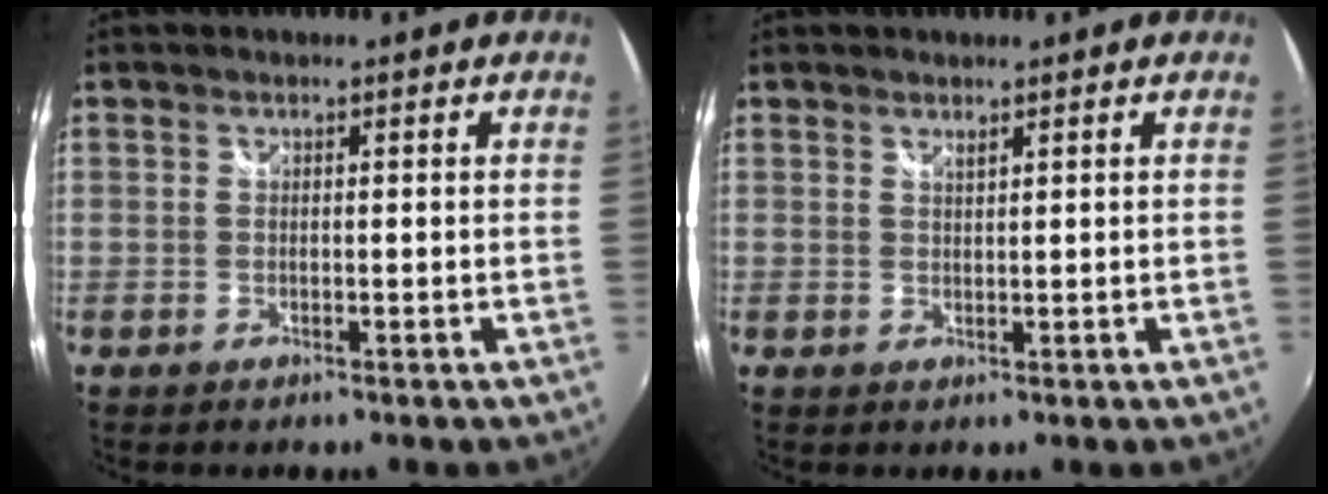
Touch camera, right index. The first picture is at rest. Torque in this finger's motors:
{"motor_torque": [0.07, 0.04, 0.05, 0.02]}